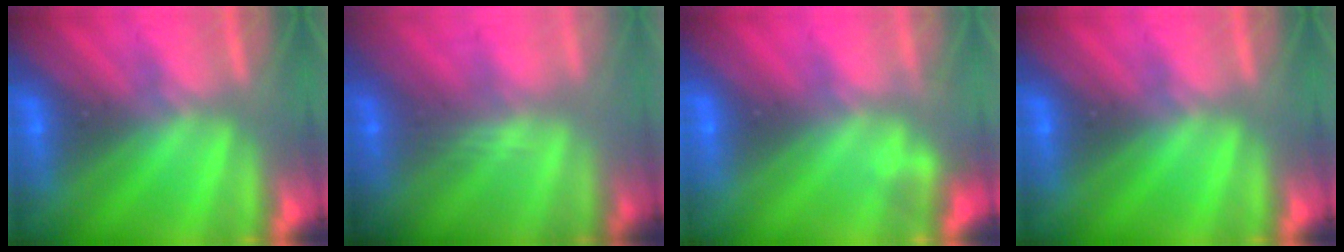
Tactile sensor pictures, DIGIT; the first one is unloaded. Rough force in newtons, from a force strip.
{"total": 2.7}
{"total": 2.2}
{"total": 0.0}